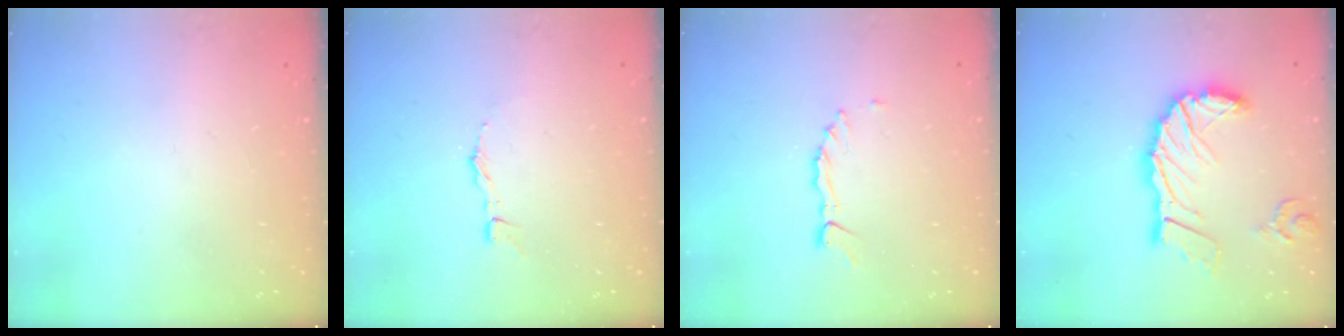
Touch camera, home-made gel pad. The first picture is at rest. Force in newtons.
{"total": 1.4, "press": 1.4, "slide": 0.1}
{"total": 0.9, "press": 0.9, "slide": 0.1}
{"total": 17.4, "press": 17.3, "slide": 2.1}